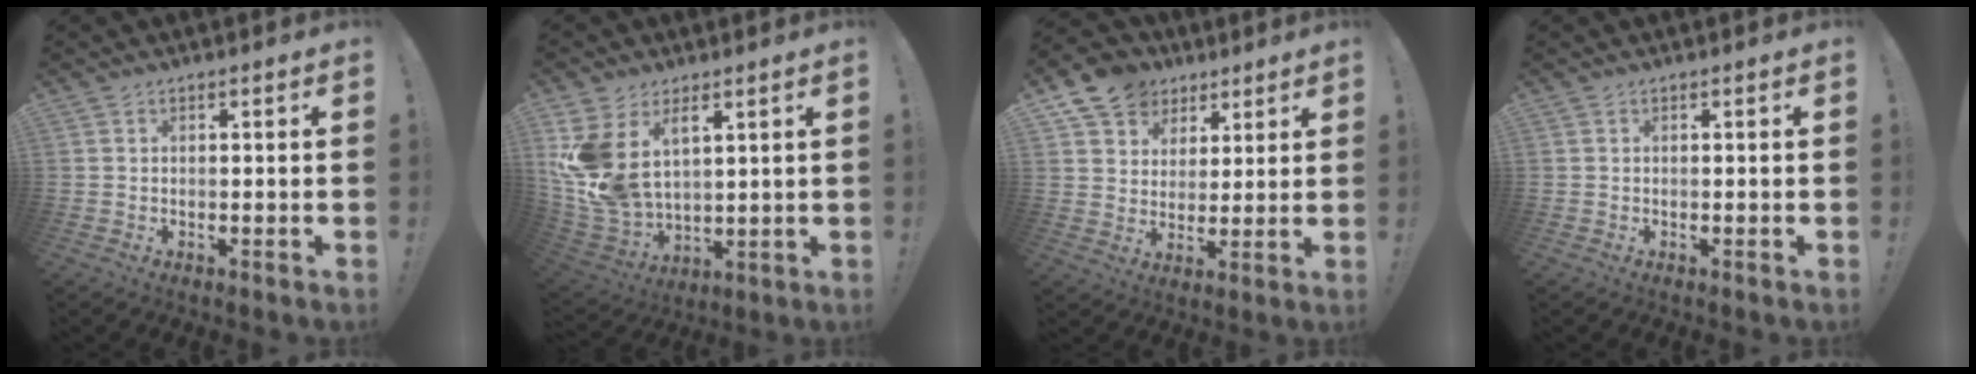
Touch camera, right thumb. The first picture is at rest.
{"total": 14.1, "force": [6.5, 9.2, 8.6], "torque": [-0.191, -0.050, 0.124]}
{"total": 11.4, "force": [6.9, 8.6, 2.9], "torque": [-0.045, -0.046, 0.137]}
{"total": 0.0}